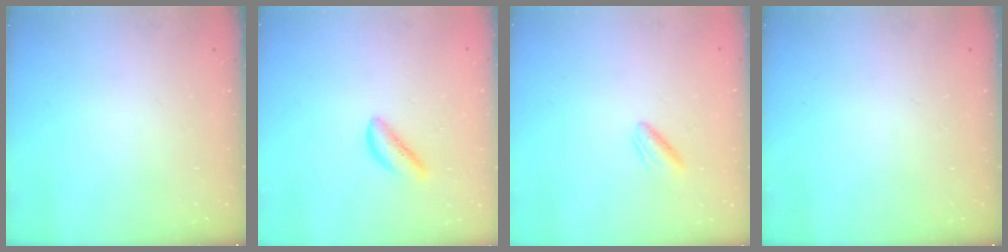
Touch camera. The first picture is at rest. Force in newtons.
{"total": 3.5, "press": 3.4, "slide": 0.6}
{"total": 2.7, "press": 2.4, "slide": 1.2}
{"total": 0.0}